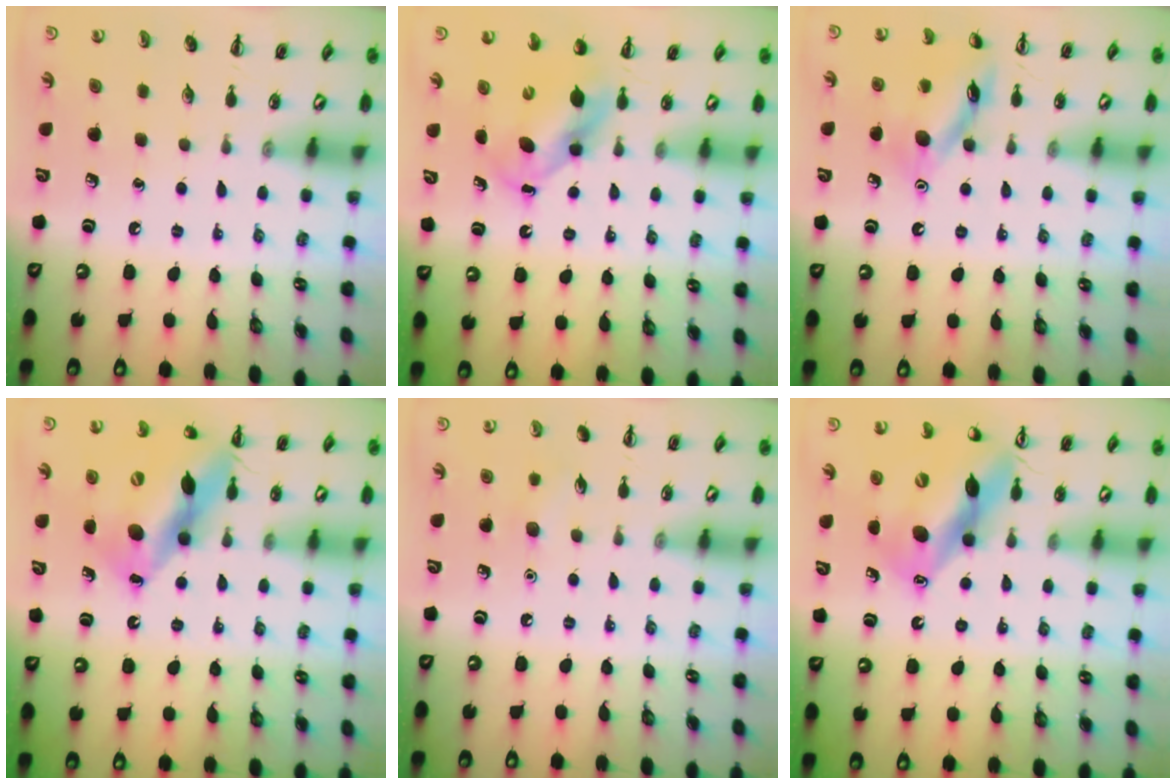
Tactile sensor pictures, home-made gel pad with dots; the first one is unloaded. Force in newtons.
{"total": 6.5, "press": 6.5, "slide": 1.0}
{"total": 12.9, "press": 12.9, "slide": 1.0}
{"total": 16.2, "press": 15.8, "slide": 3.6}
{"total": 5.1, "press": 4.9, "slide": 1.4}
{"total": 13.8, "press": 13.2, "slide": 3.8}